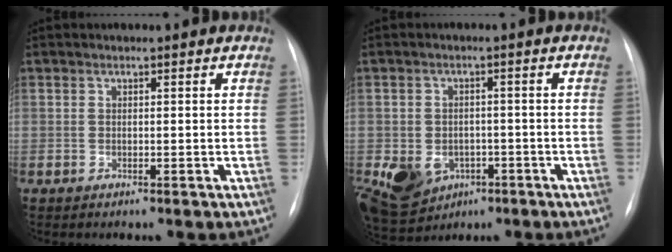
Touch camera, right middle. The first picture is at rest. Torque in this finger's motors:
{"motor_torque": [1.14, -0.91, 0.48, 0.09]}